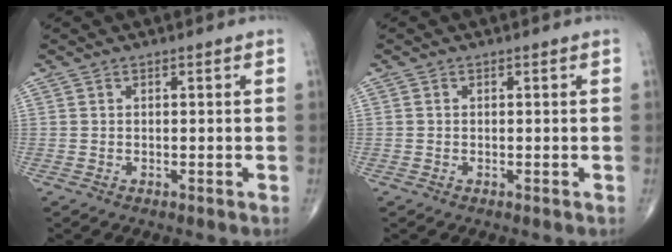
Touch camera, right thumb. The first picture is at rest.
{"total": 0.0}